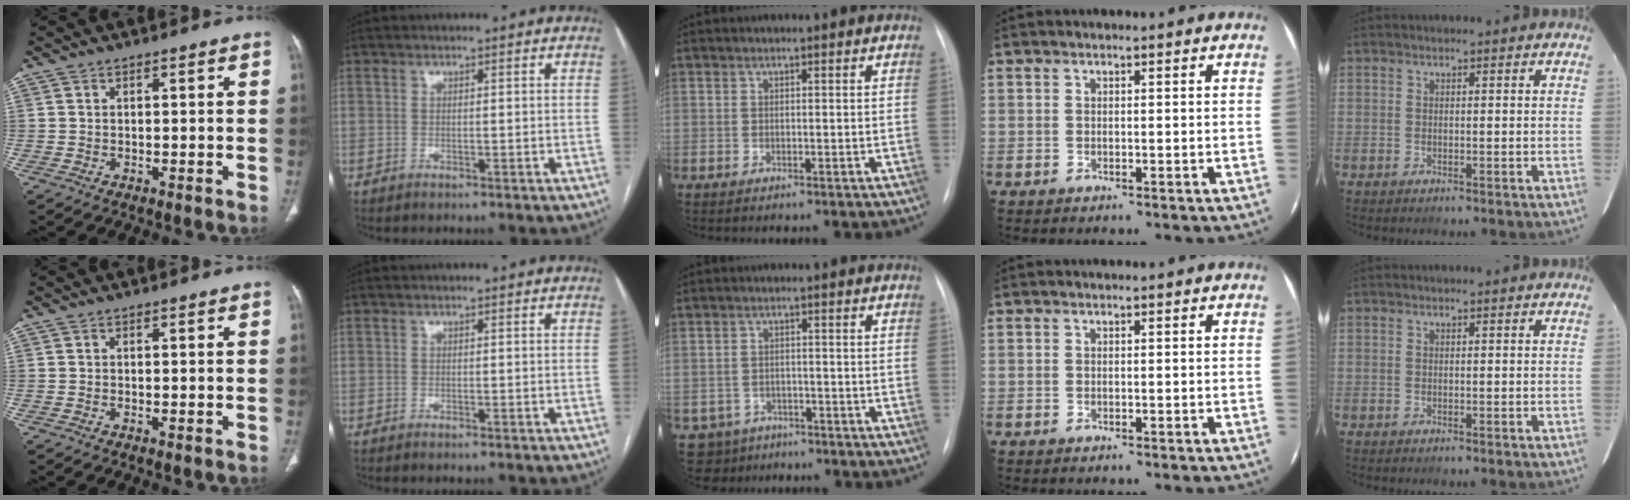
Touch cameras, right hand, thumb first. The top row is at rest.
{"thumb": {"total": 0.5, "force": [-0.2, 0.2, 0.4], "torque": [-0.010, -0.002, -0.004]}, "middle": {"total": 5.2, "force": [-3.7, 3.7, -0.3], "torque": [0.010, 0.010, -0.053]}}